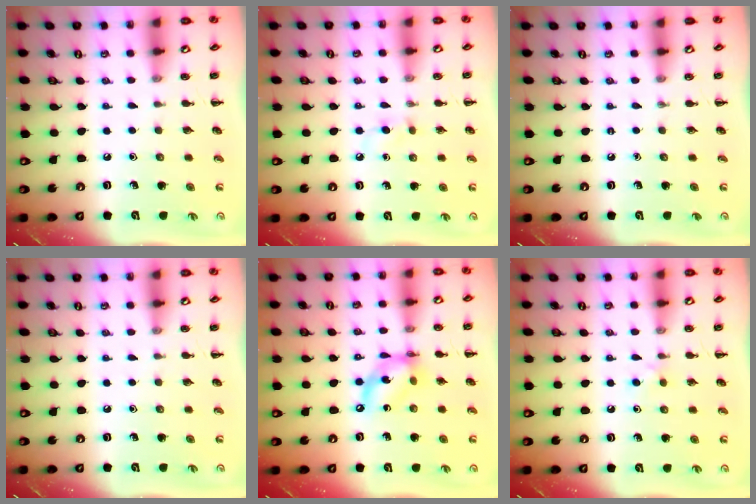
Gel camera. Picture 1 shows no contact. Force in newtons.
{"total": 2.6, "press": 2.4, "slide": 1.1}
{"total": 0.0}
{"total": 0.0}
{"total": 11.4, "press": 11.0, "slide": 2.8}
{"total": 2.8, "press": 2.6, "slide": 1.1}